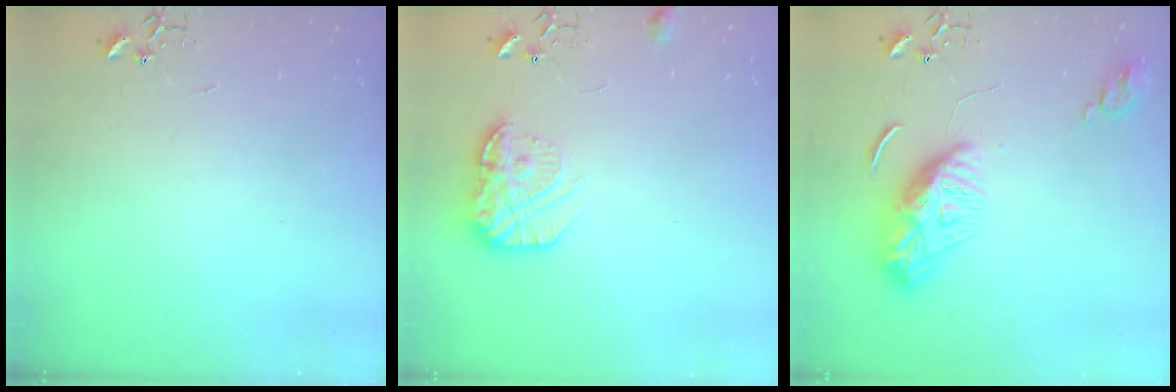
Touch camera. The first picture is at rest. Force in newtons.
{"total": 14.1, "press": 14.1, "slide": 0.8}
{"total": 11.9, "press": 11.9, "slide": 0.9}